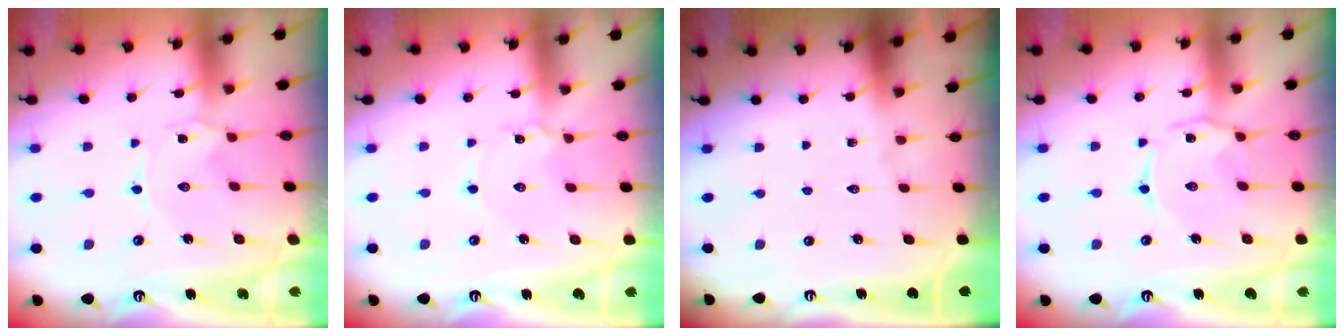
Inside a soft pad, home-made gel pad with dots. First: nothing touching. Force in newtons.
{"total": 2.7, "press": 2.7, "slide": 0.2}
{"total": 0.0}
{"total": 2.1, "press": 2.0, "slide": 0.4}